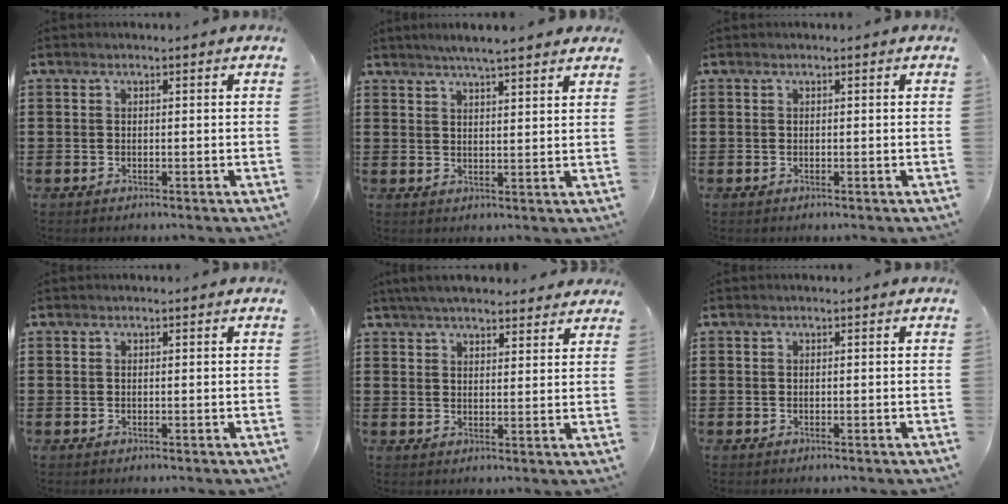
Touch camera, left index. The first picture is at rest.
{"total": 3.8, "force": [3.4, -0.1, 1.7], "torque": [-0.041, -0.003, 0.061]}
{"total": 0.0}
{"total": 0.0}
{"total": 4.6, "force": [4.4, 0.7, 1.2], "torque": [-0.036, -0.007, 0.081]}
{"total": 0.0}